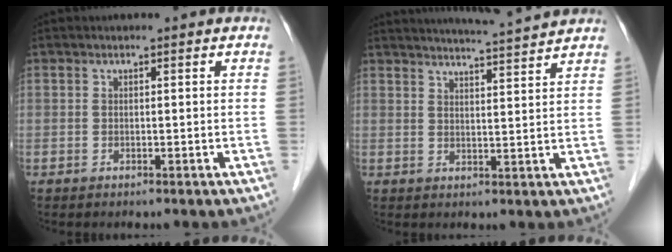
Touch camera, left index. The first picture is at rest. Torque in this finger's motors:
{"motor_torque": [0.39, -0.48, 0.38, 0.09]}